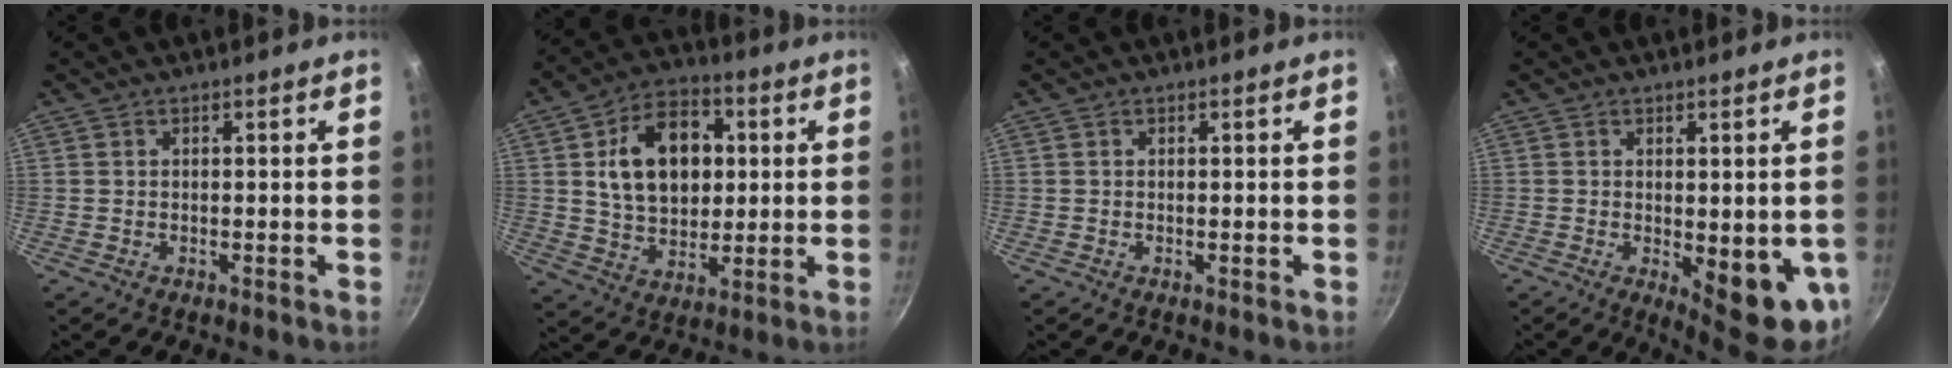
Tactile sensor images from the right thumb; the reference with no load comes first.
{"total": 16.3, "force": [3.1, 11.4, 11.3], "torque": [-0.148, 0.007, 0.048]}
{"total": 0.0}
{"total": 12.1, "force": [-2.0, 4.4, 11.1], "torque": [-0.112, -0.019, -0.015]}